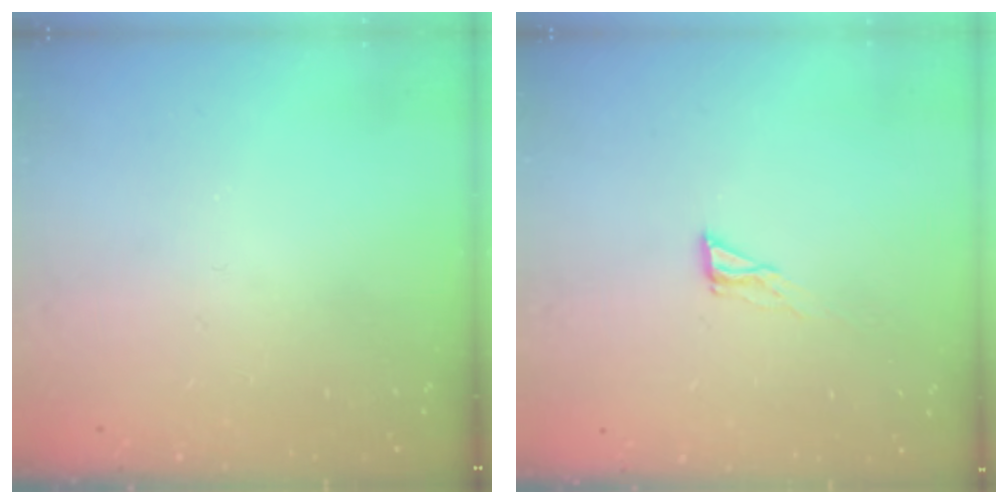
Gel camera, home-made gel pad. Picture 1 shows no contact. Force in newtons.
{"total": 4.3, "press": 4.2, "slide": 0.3}